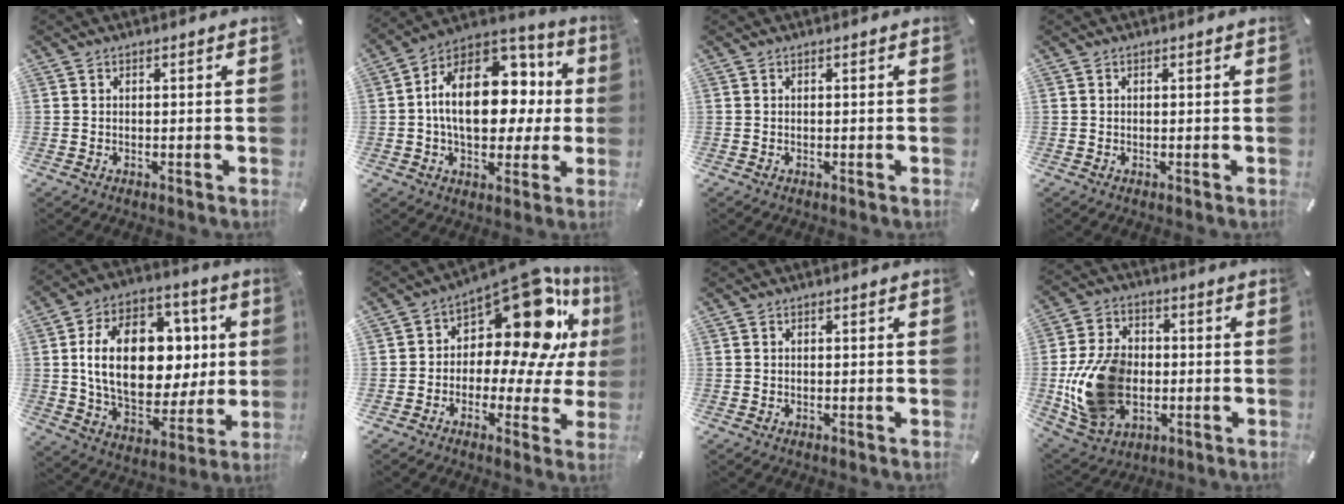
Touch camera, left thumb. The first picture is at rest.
{"total": 21.8, "force": [2.1, 14.5, 16.1], "torque": [-0.263, -0.001, 0.042]}
{"total": 0.0}
{"total": 0.0}
{"total": 21.5, "force": [2.7, 14.8, 15.4], "torque": [-0.280, -0.003, 0.047]}
{"total": 17.8, "force": [8.6, 9.4, 12.5], "torque": [-0.182, -0.071, 0.143]}
{"total": 0.0}
{"total": 17.2, "force": [-2.4, 12.8, 11.3], "torque": [-0.239, 0.011, -0.041]}